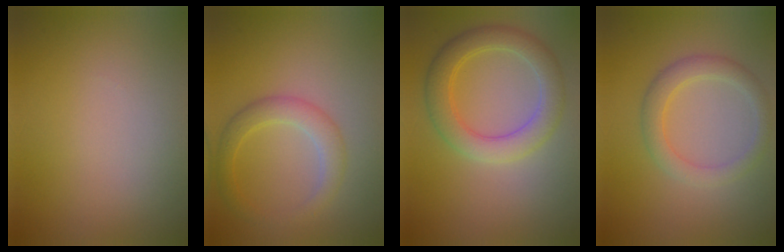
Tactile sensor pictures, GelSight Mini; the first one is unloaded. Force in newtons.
{"total": 2.8, "press": 2.8, "slide": 0.2}
{"total": 4.4, "press": 4.4, "slide": 0.2}
{"total": 2.8, "press": 2.8, "slide": 0.2}